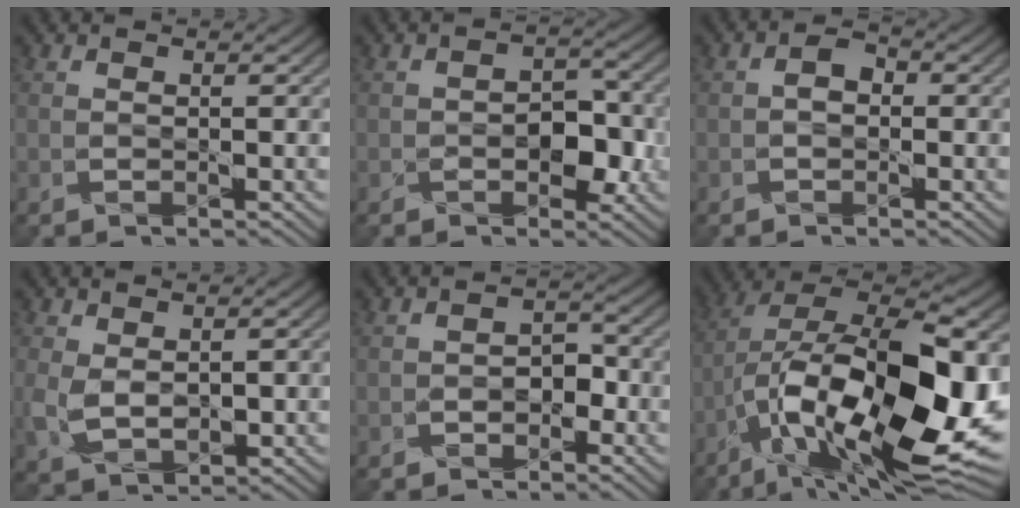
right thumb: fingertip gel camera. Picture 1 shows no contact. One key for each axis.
{"total": 4.3, "fx": -1.6, "fy": 2.7, "fz": 3.0, "tx": -0.038, "ty": -0.001, "tz": -0.024}
{"total": 1.8, "fx": -0.4, "fy": 1.3, "fz": 1.1, "tx": -0.023, "ty": 0.004, "tz": -0.012}
{"total": 4.8, "fx": 0.3, "fy": 3.2, "fz": 3.5, "tx": -0.095, "ty": -0.007, "tz": 0.012}
{"total": 2.9, "fx": -1.6, "fy": 2.0, "fz": 1.4, "tx": -0.001, "ty": 0.008, "tz": -0.027}
{"total": 19.7, "fx": -5.3, "fy": 8.9, "fz": 16.7, "tx": -0.289, "ty": -0.003, "tz": -0.087}